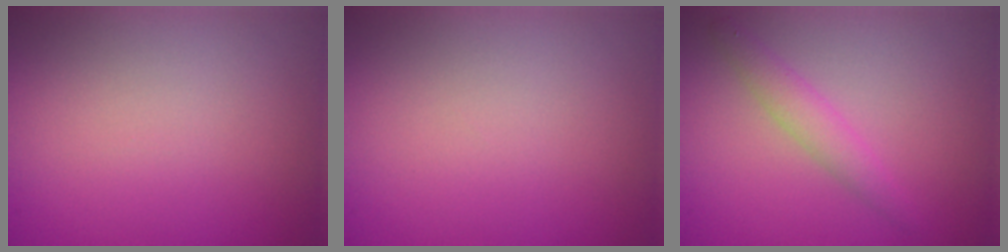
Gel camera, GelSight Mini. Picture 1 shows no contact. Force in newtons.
{"total": 0.0}
{"total": 2.0, "press": 2.0, "slide": 0.1}